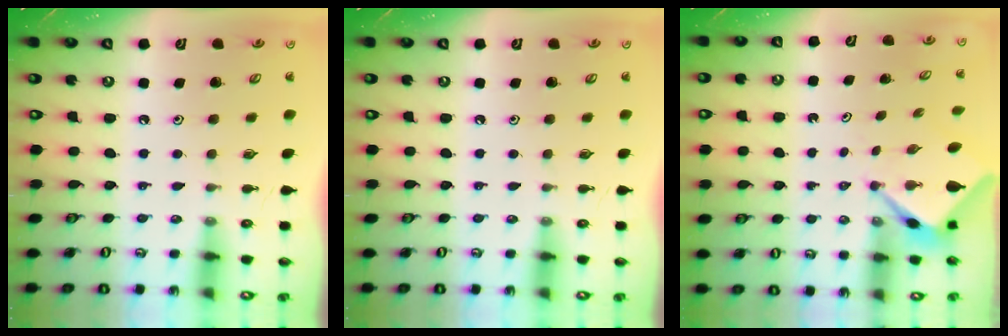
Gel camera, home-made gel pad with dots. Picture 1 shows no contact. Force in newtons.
{"total": 0.0}
{"total": 2.5, "press": 2.5, "slide": 0.2}